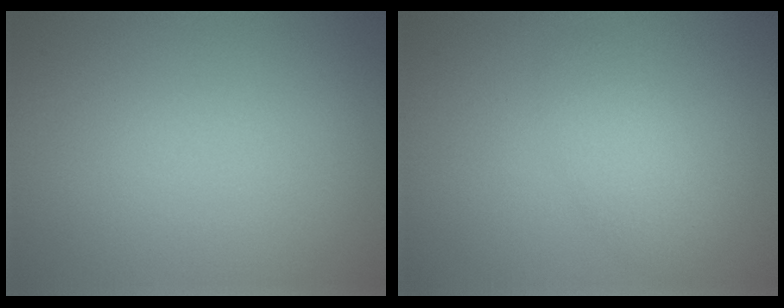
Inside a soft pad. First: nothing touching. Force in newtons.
{"total": 2.2, "press": 2.2, "slide": 0.0}